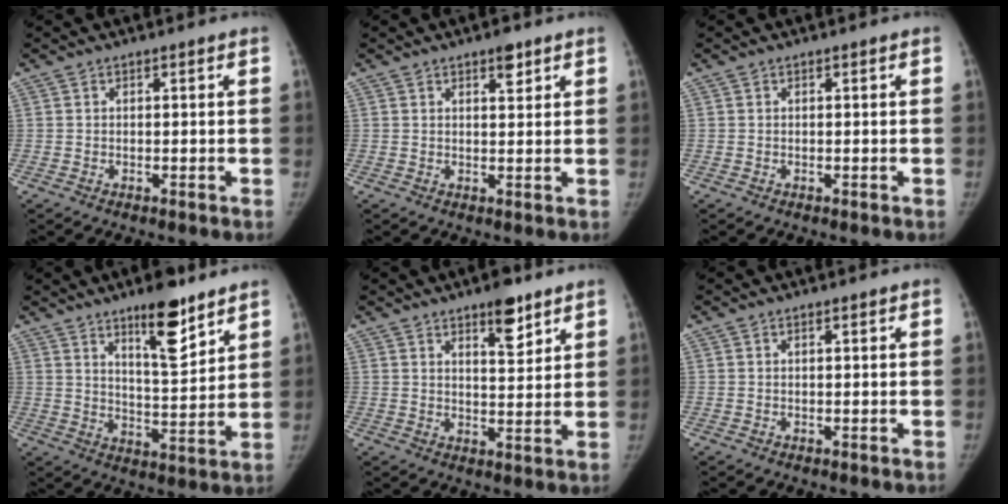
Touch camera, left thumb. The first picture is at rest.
{"total": 2.9, "force": [1.9, 1.2, 1.9], "torque": [-0.017, -0.011, 0.027]}
{"total": 0.0}
{"total": 11.3, "force": [7.6, 3.1, 7.8], "torque": [-0.100, -0.056, 0.123]}
{"total": 6.9, "force": [4.6, 2.4, 4.5], "torque": [-0.048, -0.030, 0.067]}
{"total": 0.0}